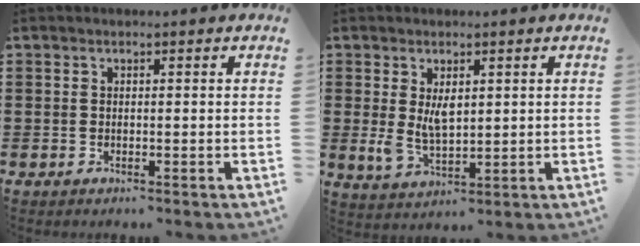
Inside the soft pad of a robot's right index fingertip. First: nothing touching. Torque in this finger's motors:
{"motor_torque": [0.96, -0.13, 0.23, 0.04]}